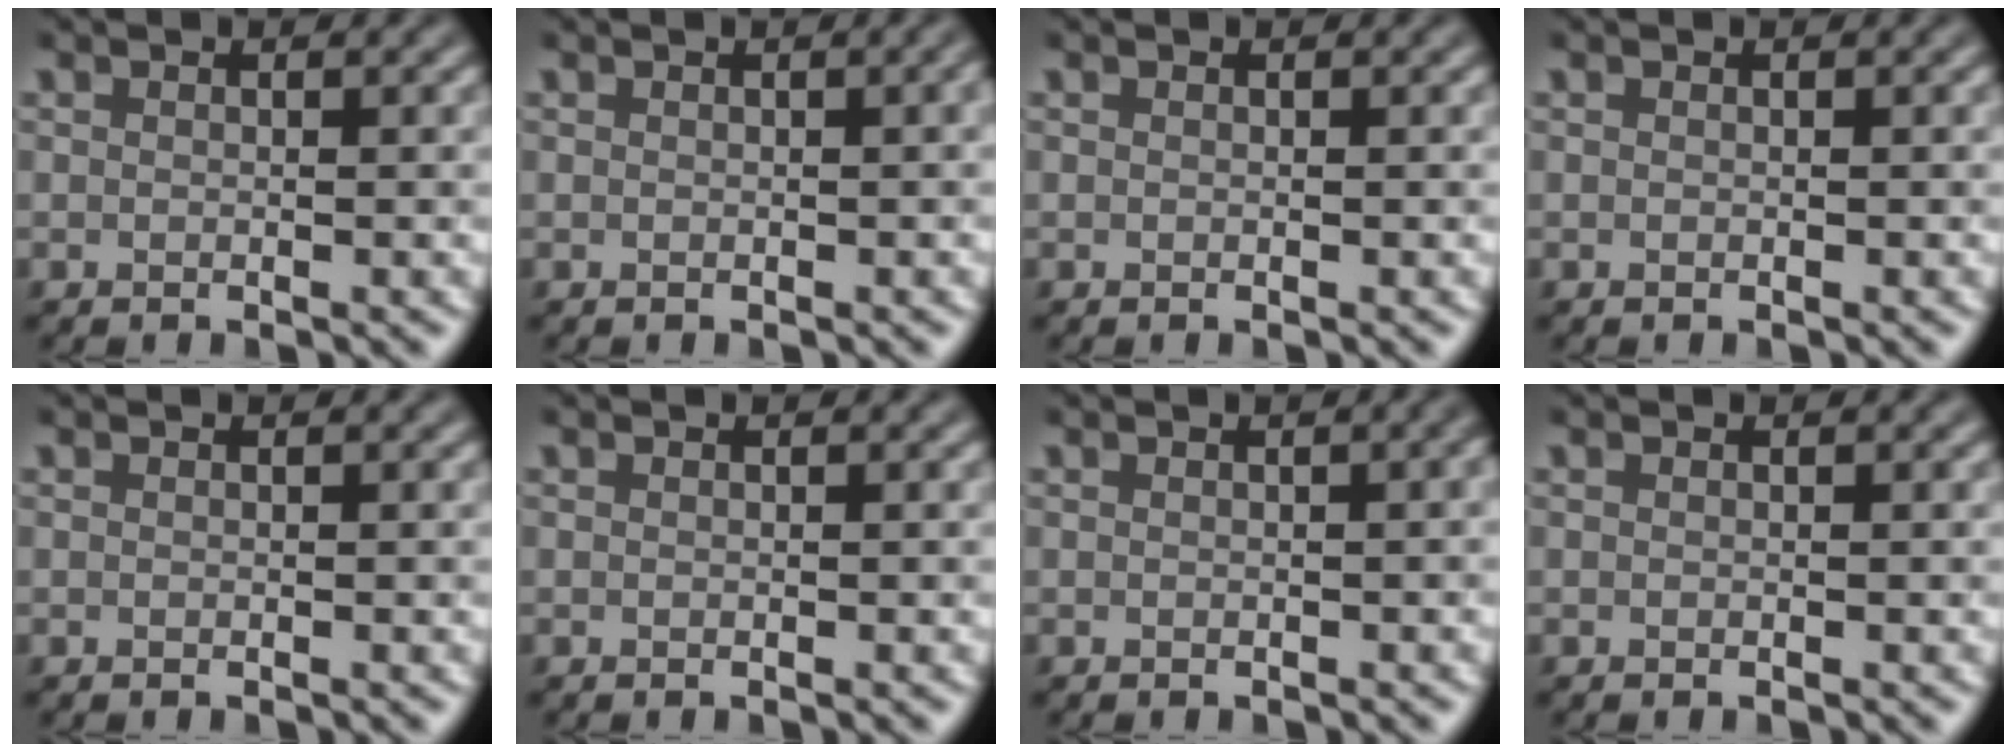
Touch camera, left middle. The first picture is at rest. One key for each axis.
{"total": 1.3, "fx": 0.2, "fy": 0.4, "fz": 1.2, "tx": -0.008, "ty": 0.009, "tz": 0.002}
{"total": 0.0}
{"total": 0.0}
{"total": 0.0}
{"total": 0.0}
{"total": 1.7, "fx": 0.2, "fy": 0.6, "fz": 1.6, "tx": -0.010, "ty": 0.007, "tz": 0.004}
{"total": 0.0}